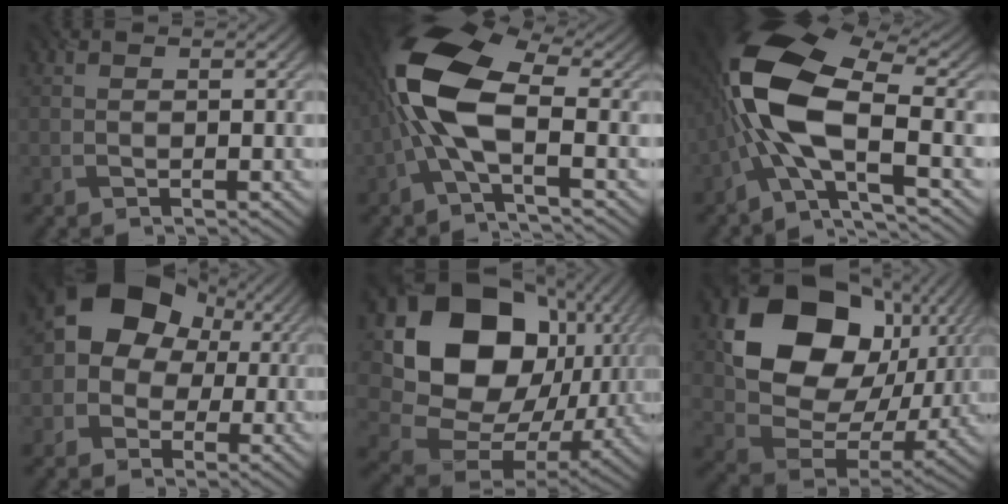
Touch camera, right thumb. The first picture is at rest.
{"total": 11.5, "force": [-0.6, 4.8, 10.4], "torque": [-0.235, 0.021, -0.029]}
{"total": 14.2, "force": [-1.7, 6.0, 12.8], "torque": [-0.283, 0.009, -0.051]}
{"total": 9.5, "force": [1.4, 8.2, 4.6], "torque": [-0.074, 0.002, -0.003]}
{"total": 18.7, "force": [4.5, 15.0, 10.3], "torque": [-0.215, -0.017, 0.110]}
{"total": 18.0, "force": [5.8, 13.5, 10.4], "torque": [-0.210, -0.012, 0.131]}